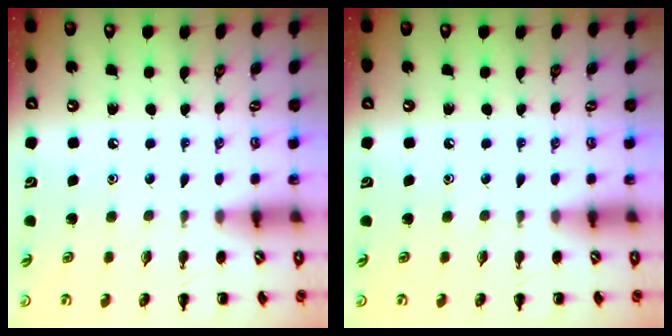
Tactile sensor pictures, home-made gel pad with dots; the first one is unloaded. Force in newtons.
{"total": 0.0}